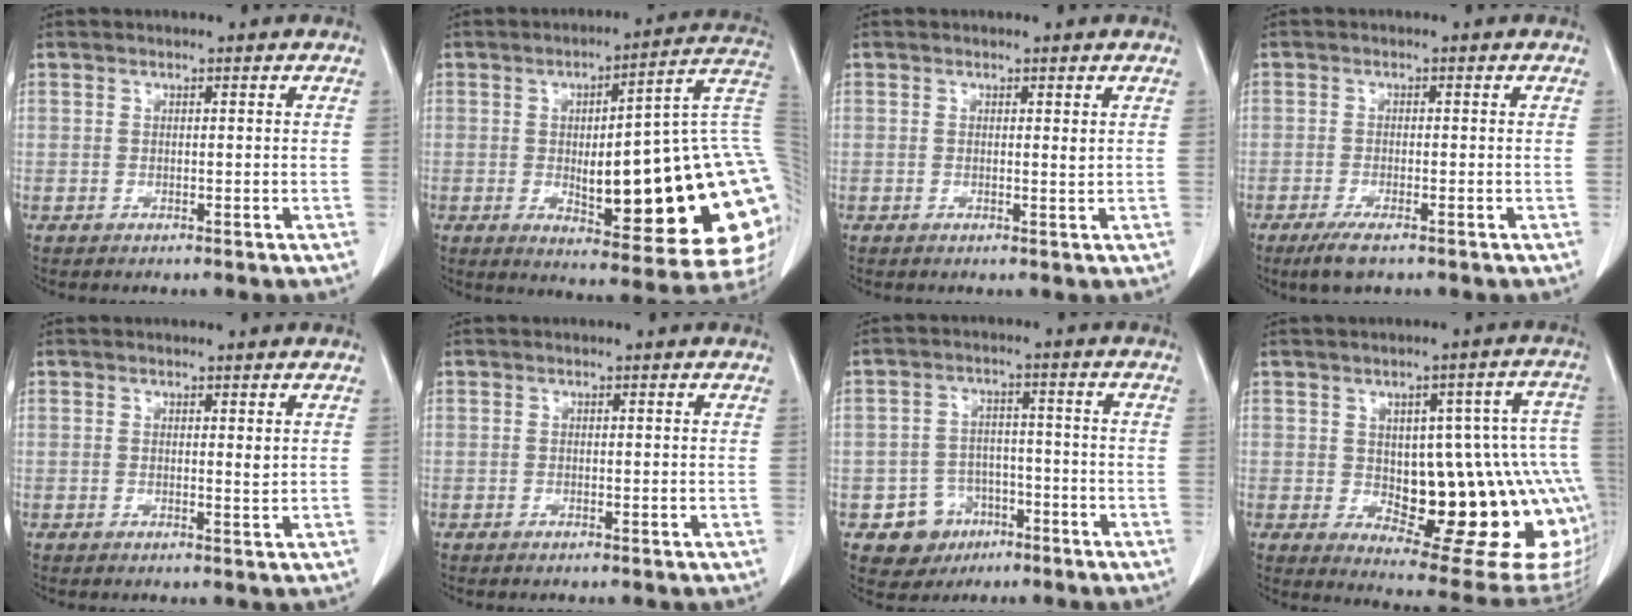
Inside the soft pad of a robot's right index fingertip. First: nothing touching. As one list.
[{"total": 28.1, "force": [-1.6, 5.7, 27.5], "torque": [-0.270, 0.020, -0.013]}, {"total": 0.7, "force": [0.3, 0.1, 0.6], "torque": [-0.012, -0.003, 0.004]}, {"total": 3.7, "force": [-2.4, 0.7, 2.6], "torque": [-0.052, -0.007, -0.041]}, {"total": 1.0, "force": [0.4, 0.2, 0.9], "torque": [-0.015, -0.004, 0.005]}, {"total": 0.0}, {"total": 6.7, "force": [-3.2, 5.8, 1.2], "torque": [-0.011, 0.014, -0.039]}, {"total": 23.2, "force": [-2.8, 7.8, 21.7], "torque": [-0.200, 0.025, -0.008]}]